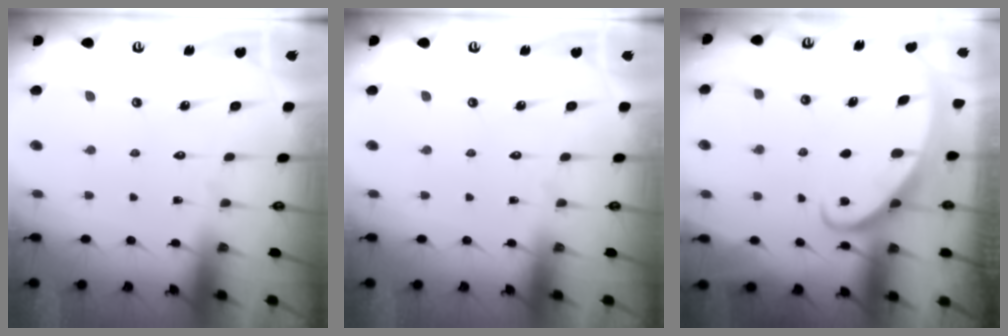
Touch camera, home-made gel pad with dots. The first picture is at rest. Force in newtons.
{"total": 0.0}
{"total": 2.5, "press": 2.5, "slide": 0.3}